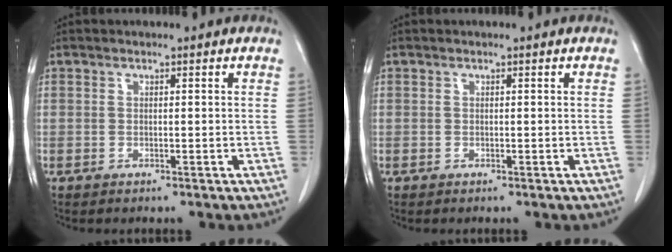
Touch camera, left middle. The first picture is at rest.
{"total": 0.0}